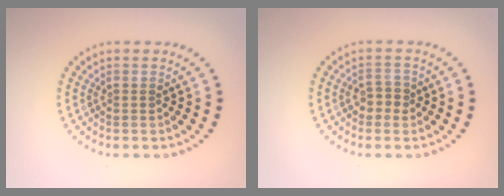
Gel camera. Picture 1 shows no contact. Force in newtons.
{"total": 1.8, "press": 1.7, "slide": 0.6}